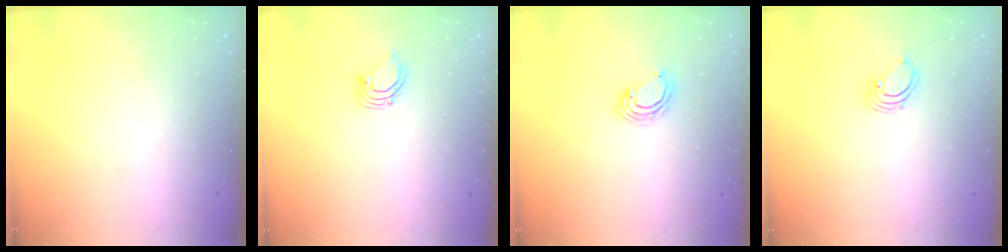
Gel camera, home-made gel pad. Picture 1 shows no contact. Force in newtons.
{"total": 2.9, "press": 2.9, "slide": 0.3}
{"total": 3.3, "press": 3.3, "slide": 0.2}
{"total": 1.4, "press": 1.4, "slide": 0.1}